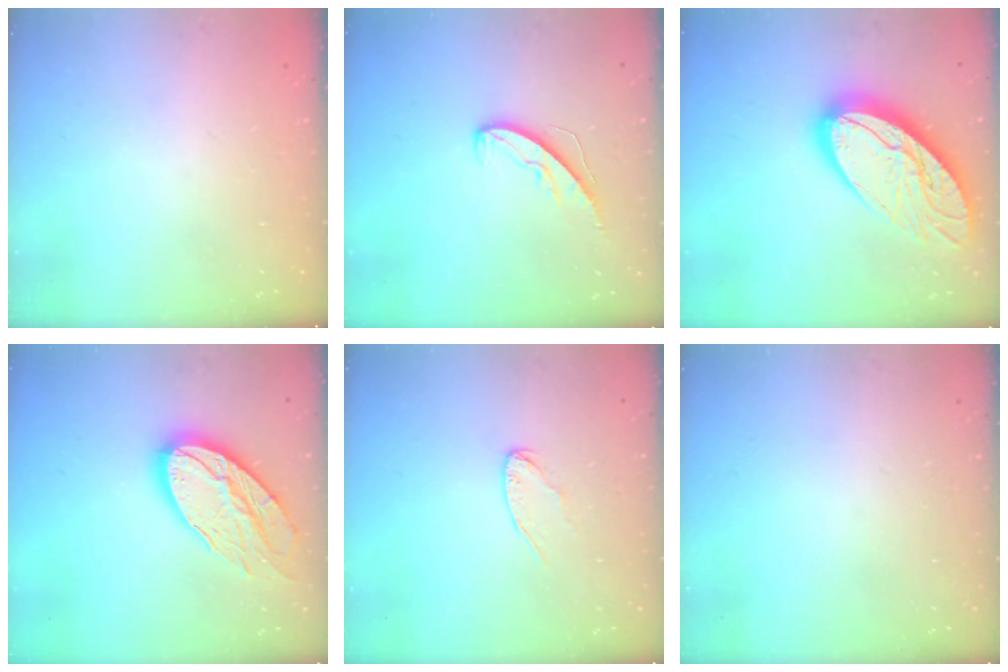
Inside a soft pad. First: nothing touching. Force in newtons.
{"total": 6.5, "press": 6.5, "slide": 0.4}
{"total": 21.6, "press": 21.6, "slide": 1.7}
{"total": 18.4, "press": 18.4, "slide": 1.7}
{"total": 4.8, "press": 4.8, "slide": 0.3}
{"total": 0.0}